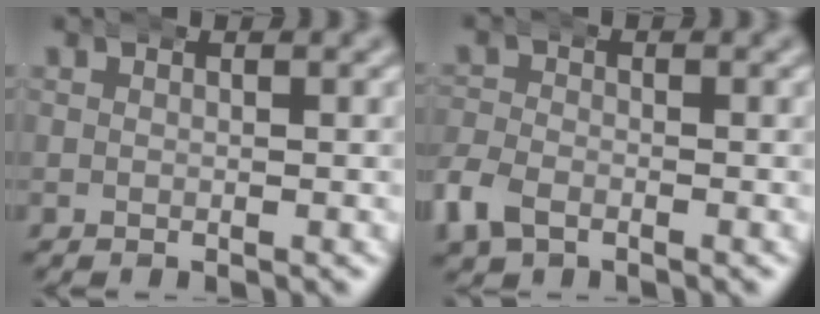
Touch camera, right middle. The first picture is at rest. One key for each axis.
{"total": 3.1, "fx": -1.6, "fy": 2.2, "fz": 1.5, "tx": -0.047, "ty": -0.007, "tz": -0.028}